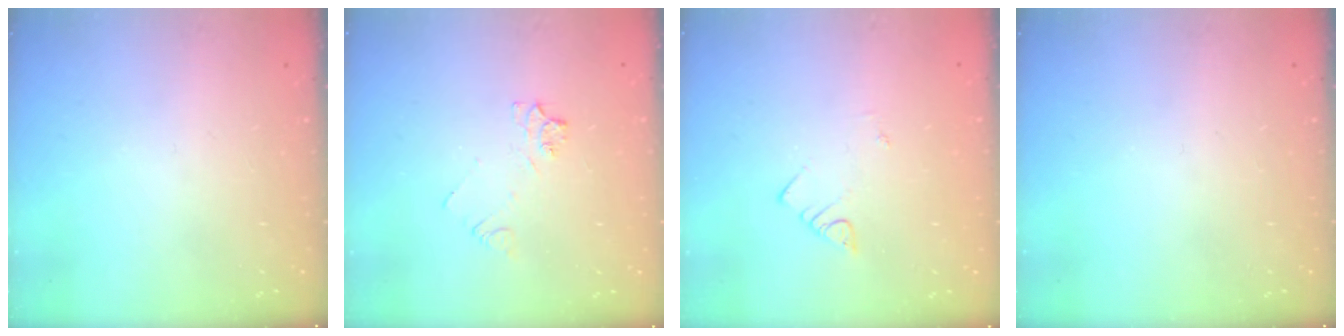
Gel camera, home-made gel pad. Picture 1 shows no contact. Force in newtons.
{"total": 5.9, "press": 5.9, "slide": 0.8}
{"total": 2.2, "press": 2.2, "slide": 0.3}
{"total": 0.0}